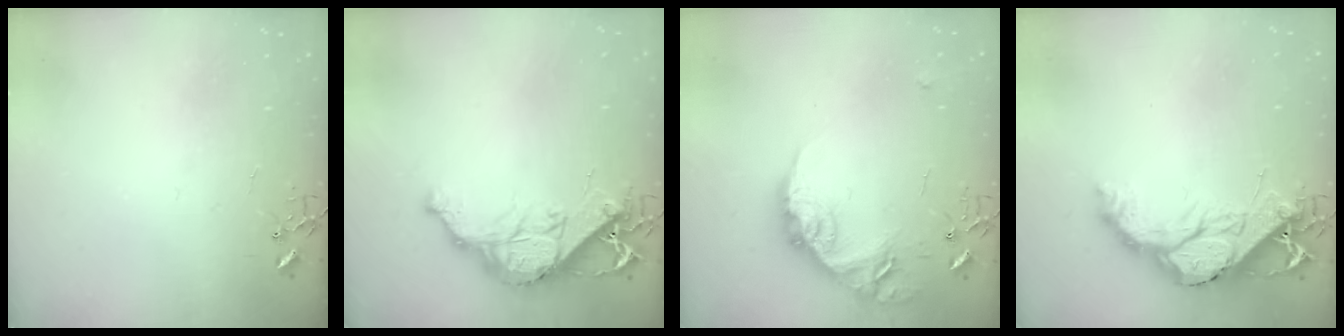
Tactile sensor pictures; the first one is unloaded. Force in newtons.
{"total": 14.9, "press": 14.8, "slide": 1.0}
{"total": 17.6, "press": 17.6, "slide": 0.8}
{"total": 18.0, "press": 17.9, "slide": 1.7}